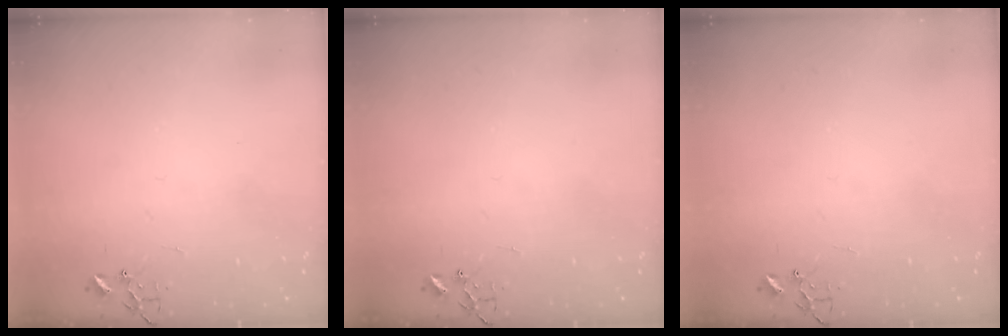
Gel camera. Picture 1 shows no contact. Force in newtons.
{"total": 0.0}
{"total": 0.0}